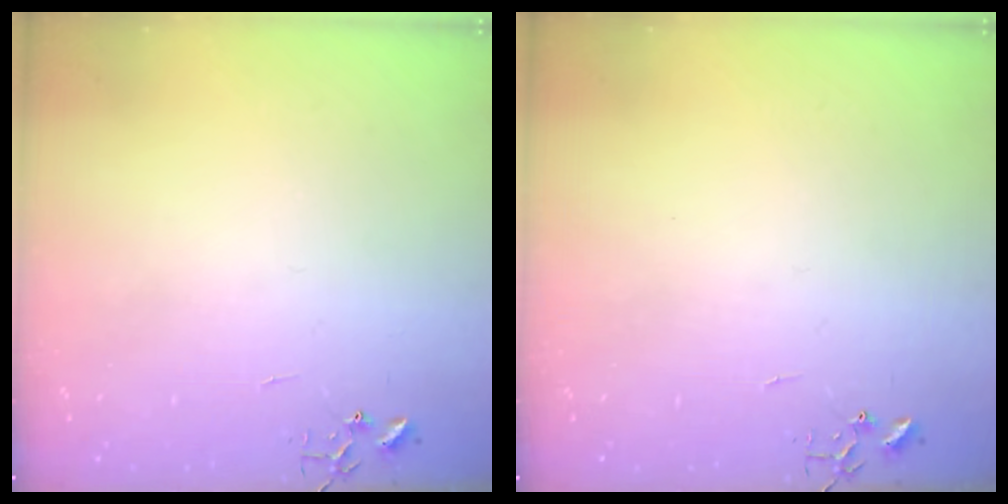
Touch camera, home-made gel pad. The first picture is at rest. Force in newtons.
{"total": 0.0}